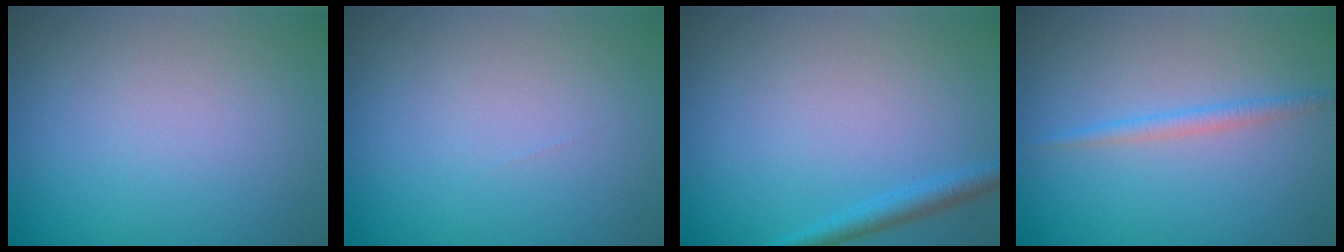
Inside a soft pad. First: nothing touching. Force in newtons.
{"total": 0.0}
{"total": 2.3, "press": 2.3, "slide": 0.0}
{"total": 1.5, "press": 1.5, "slide": 0.1}